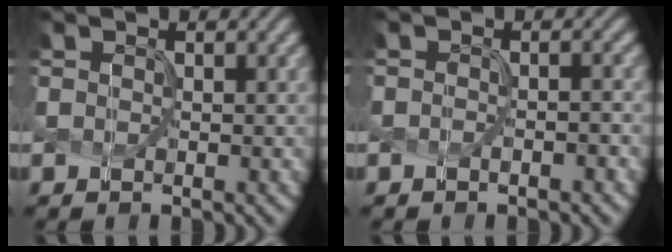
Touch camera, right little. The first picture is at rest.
{"total": 1.0, "force": [-0.5, 0.3, 0.8], "torque": [-0.009, -0.001, -0.010]}